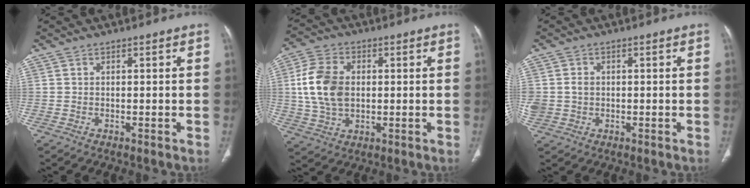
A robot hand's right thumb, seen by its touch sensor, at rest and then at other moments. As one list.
[{"total": 11.6, "force": [1.0, 7.9, 8.4], "torque": [-0.163, 0.005, 0.021]}, {"total": 4.1, "force": [0.2, 3.5, 2.2], "torque": [-0.048, 0.009, 0.010]}]